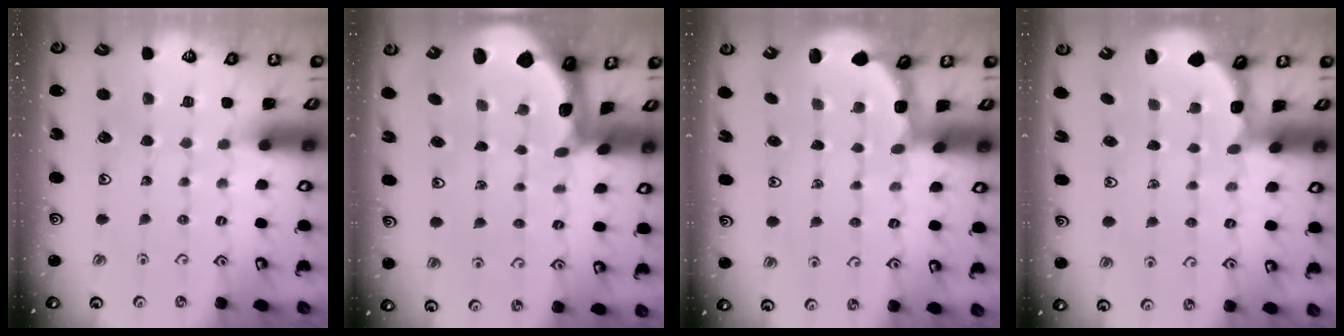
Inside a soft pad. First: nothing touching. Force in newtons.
{"total": 1.8, "press": 1.7, "slide": 0.4}
{"total": 2.8, "press": 2.5, "slide": 1.4}
{"total": 2.7, "press": 2.1, "slide": 1.7}